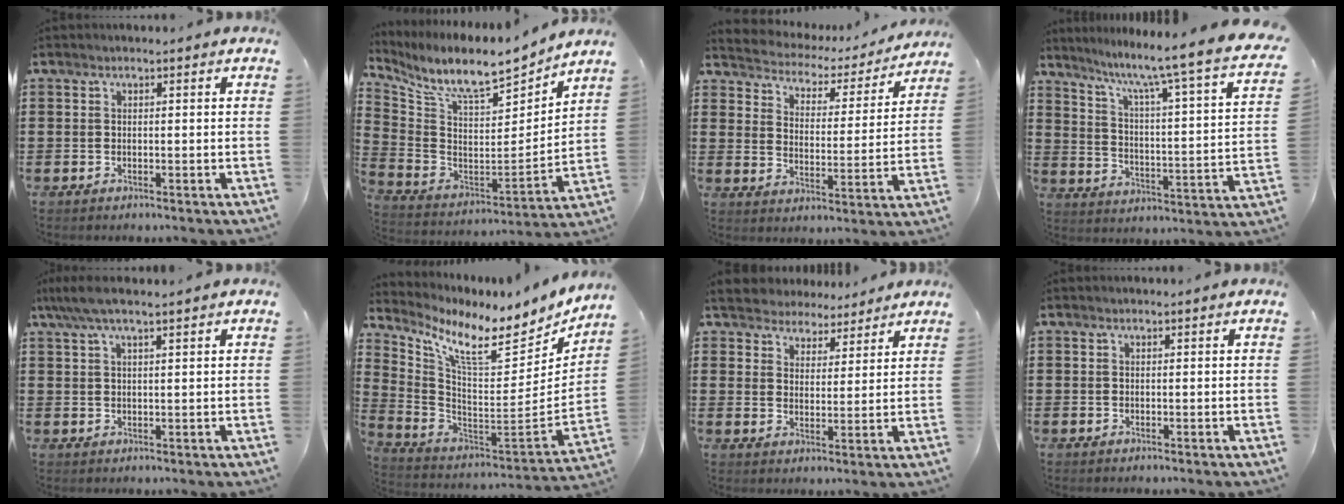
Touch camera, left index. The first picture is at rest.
{"total": 8.8, "force": [7.8, 1.5, 4.0], "torque": [-0.104, -0.063, 0.129]}
{"total": 2.7, "force": [2.7, 0.7, -0.1], "torque": [-0.021, -0.027, 0.034]}
{"total": 6.9, "force": [5.5, -1.2, 3.9], "torque": [-0.092, -0.062, 0.075]}
{"total": 4.3, "force": [2.7, 0.6, 3.3], "torque": [-0.068, 0.004, 0.049]}
{"total": 10.2, "force": [7.4, 1.8, 6.9], "torque": [-0.156, -0.051, 0.119]}
{"total": 4.3, "force": [4.1, 1.4, -0.4], "torque": [-0.016, -0.016, 0.073]}
{"total": 0.0}